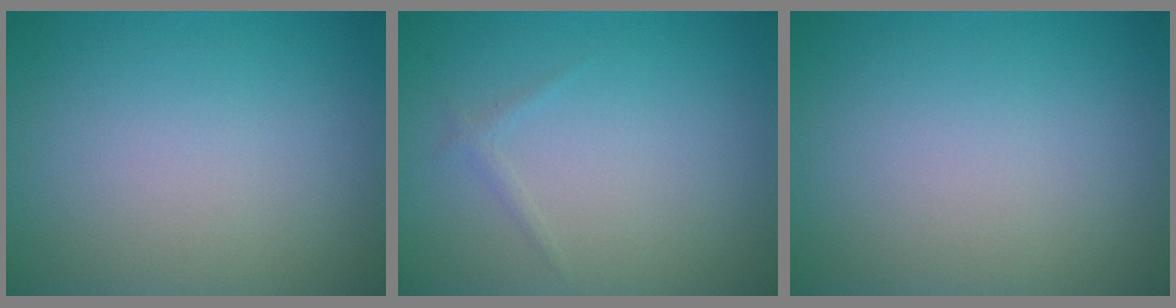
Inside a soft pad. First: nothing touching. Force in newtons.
{"total": 0.7, "press": 0.7, "slide": 0.1}
{"total": 0.0}